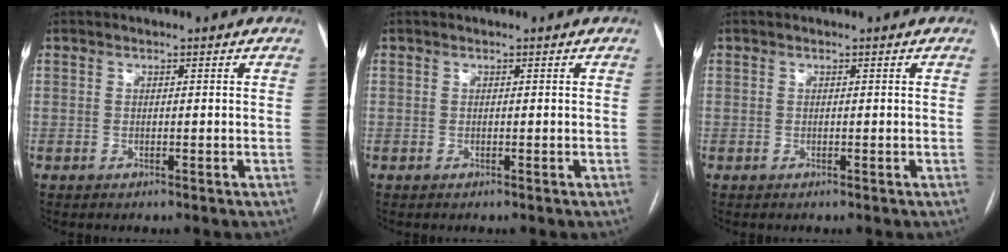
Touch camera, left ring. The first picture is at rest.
{"total": 0.0}
{"total": 0.0}